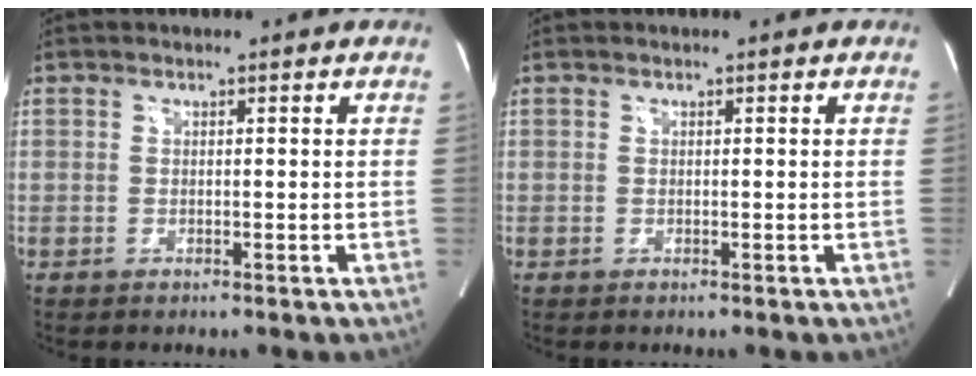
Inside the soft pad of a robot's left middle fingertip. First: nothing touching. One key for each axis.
{"total": 0.0}